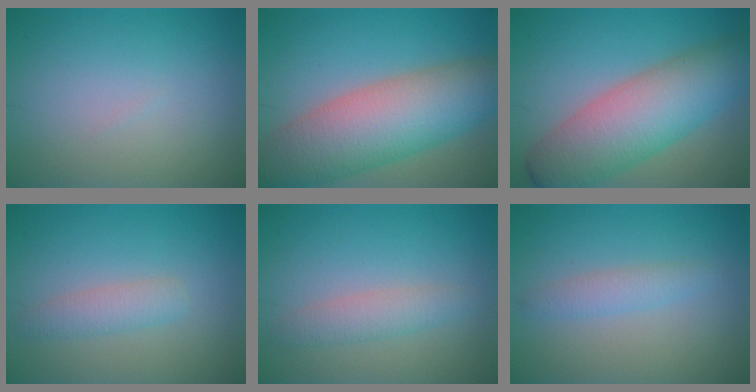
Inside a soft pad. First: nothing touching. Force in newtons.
{"total": 11.0, "press": 10.9, "slide": 0.8}
{"total": 9.4, "press": 9.4, "slide": 0.3}
{"total": 2.2, "press": 2.2, "slide": 0.1}
{"total": 2.4, "press": 2.4, "slide": 0.0}
{"total": 1.8, "press": 1.8, "slide": 0.1}